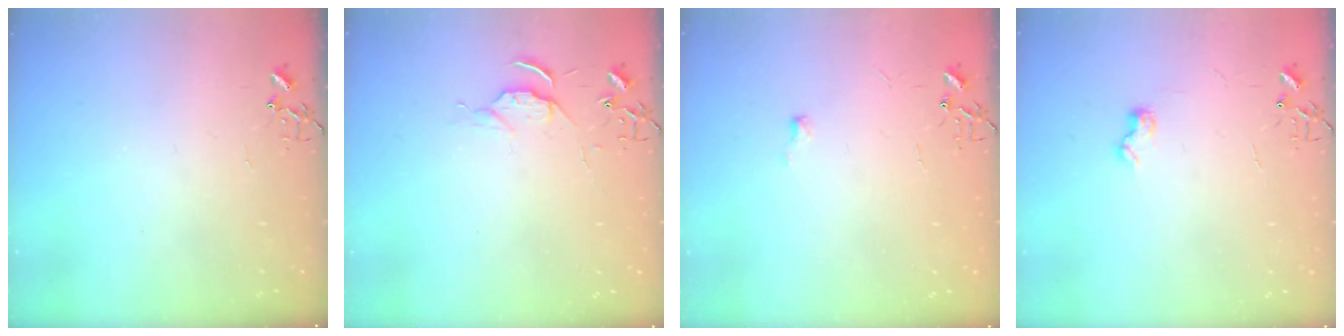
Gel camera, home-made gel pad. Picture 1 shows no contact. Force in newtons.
{"total": 5.1, "press": 5.1, "slide": 0.7}
{"total": 3.5, "press": 3.5, "slide": 0.5}
{"total": 6.3, "press": 6.3, "slide": 0.8}